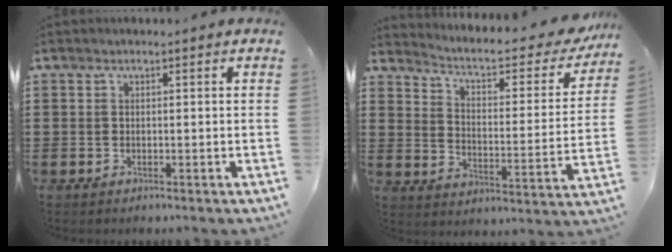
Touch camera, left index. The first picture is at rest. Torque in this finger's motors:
{"motor_torque": [1.54, 0.60, 0.23, 0.04]}